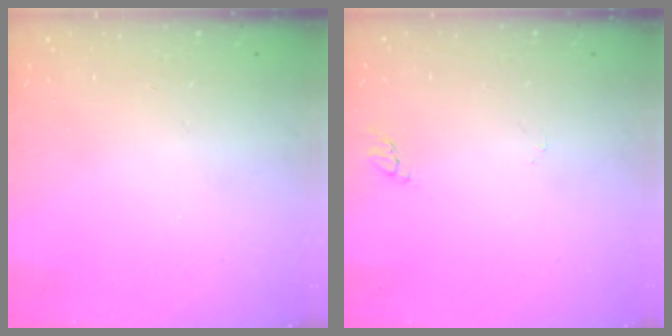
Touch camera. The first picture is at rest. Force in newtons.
{"total": 2.2, "press": 2.2, "slide": 0.2}